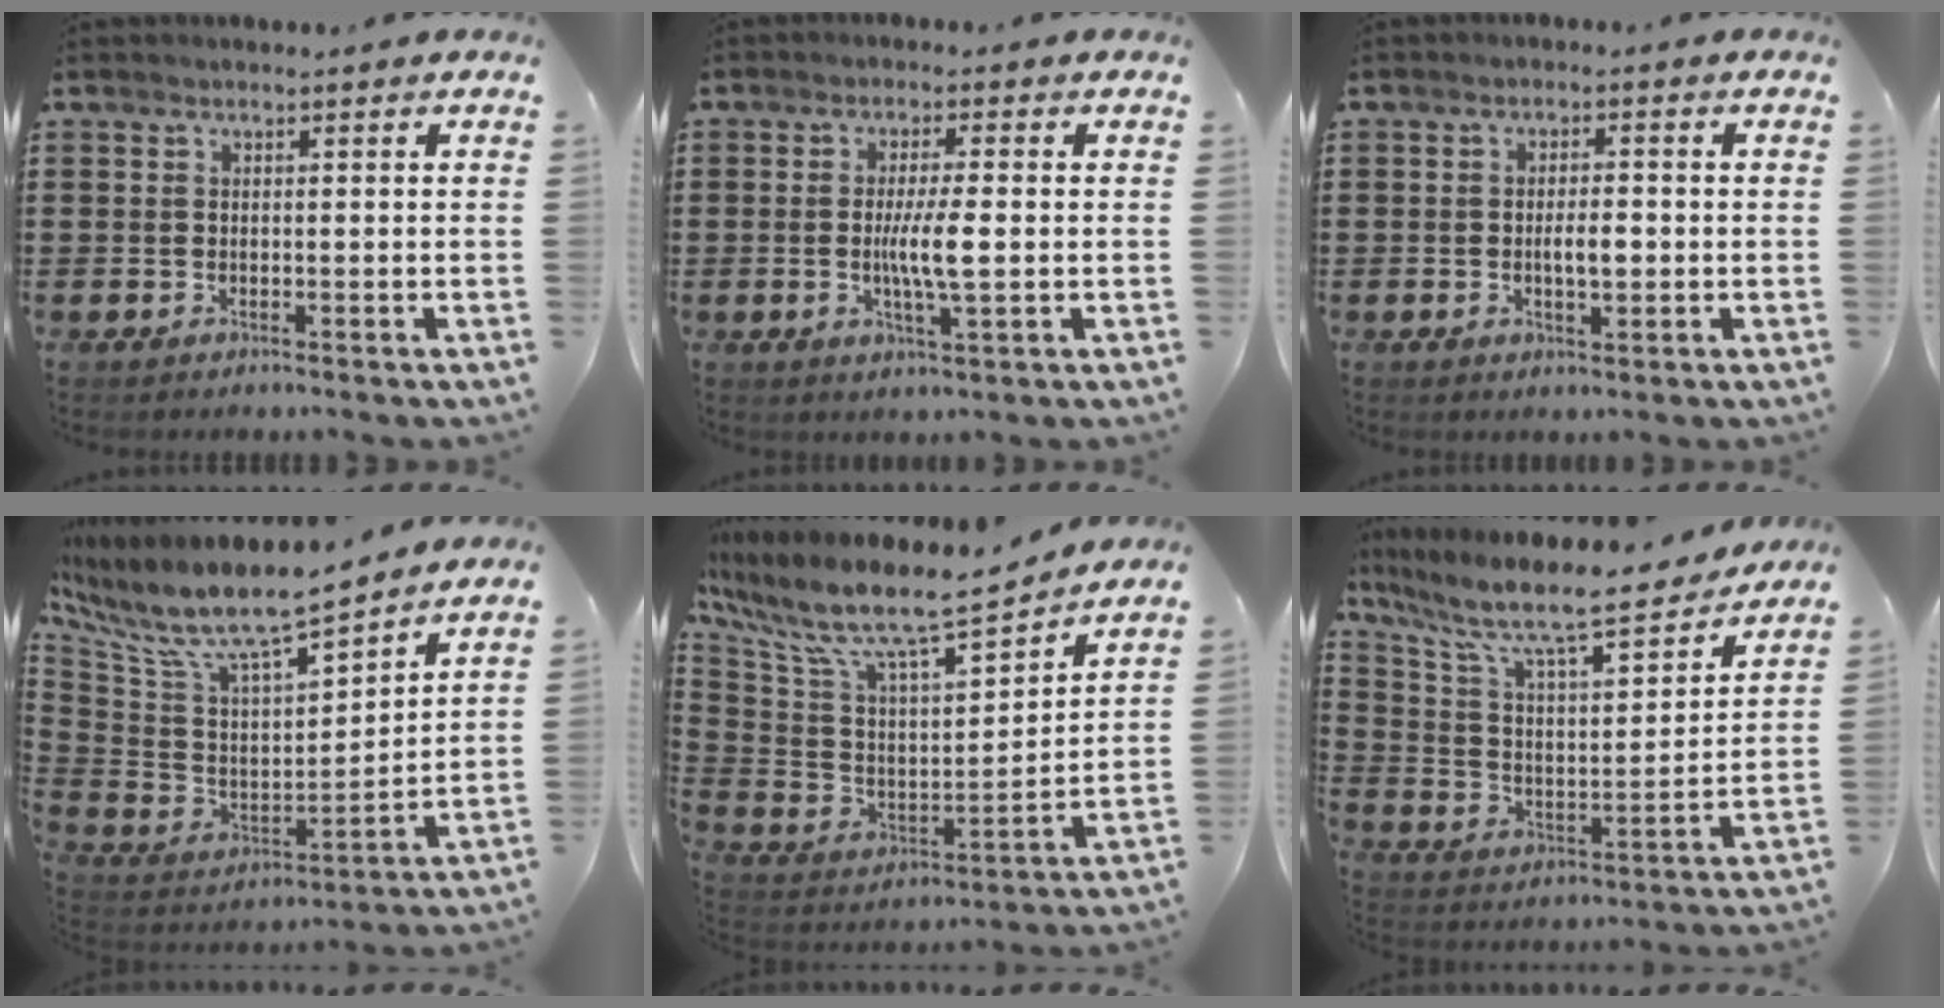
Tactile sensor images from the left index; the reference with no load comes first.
{"total": 5.7, "force": [-0.3, 0.7, 5.6], "torque": [-0.107, -0.004, -0.011]}
{"total": 3.3, "force": [-0.4, 1.3, 3.0], "torque": [-0.049, -0.001, -0.009]}
{"total": 9.4, "force": [7.8, 1.9, 4.9], "torque": [-0.132, -0.057, 0.130]}
{"total": 9.1, "force": [7.3, 1.3, 5.2], "torque": [-0.135, -0.059, 0.118]}
{"total": 10.0, "force": [8.1, 1.5, 5.7], "torque": [-0.136, -0.061, 0.131]}